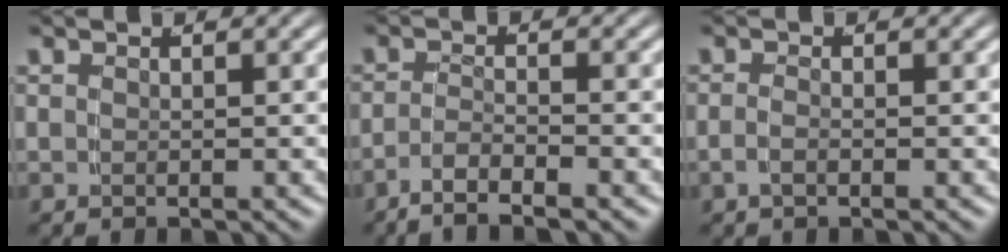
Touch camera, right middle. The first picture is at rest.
{"total": 3.1, "force": [-2.8, 0.2, 1.5], "torque": [-0.030, -0.009, -0.044]}
{"total": 1.1, "force": [-0.9, -0.2, 0.7], "torque": [-0.019, -0.008, -0.011]}